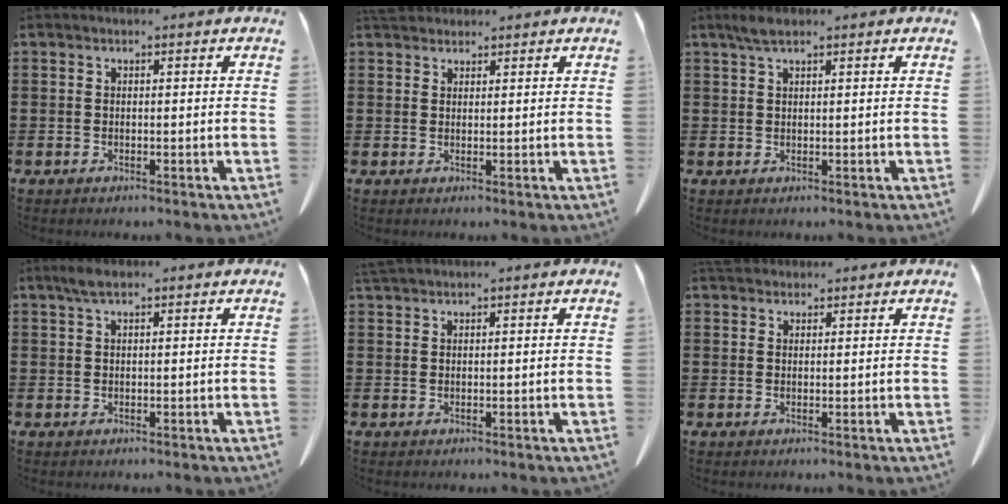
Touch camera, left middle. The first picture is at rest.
{"total": 3.2, "force": [2.8, 1.1, 1.0], "torque": [-0.029, -0.002, 0.055]}
{"total": 2.4, "force": [1.5, 0.6, 1.8], "torque": [-0.038, 0.001, 0.028]}
{"total": 2.2, "force": [1.3, 0.6, 1.7], "torque": [-0.036, 0.001, 0.023]}
{"total": 1.7, "force": [1.6, 0.1, 0.6], "torque": [-0.016, -0.002, 0.032]}
{"total": 2.8, "force": [2.4, 1.1, 0.9], "torque": [-0.027, 0.002, 0.049]}